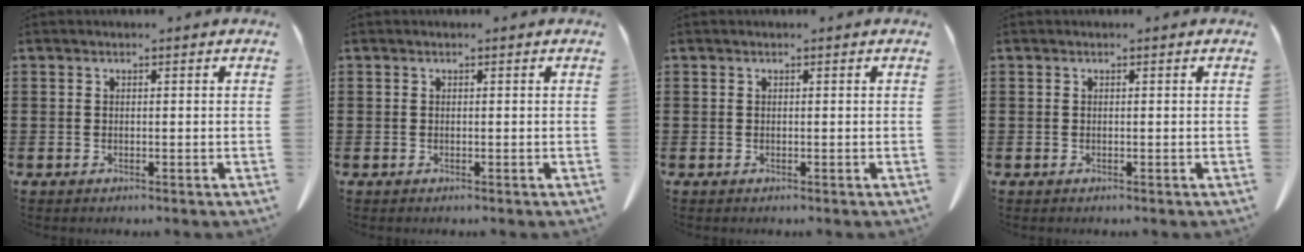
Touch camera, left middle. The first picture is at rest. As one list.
[{"total": 0.0}, {"total": 0.0}, {"total": 0.0}]